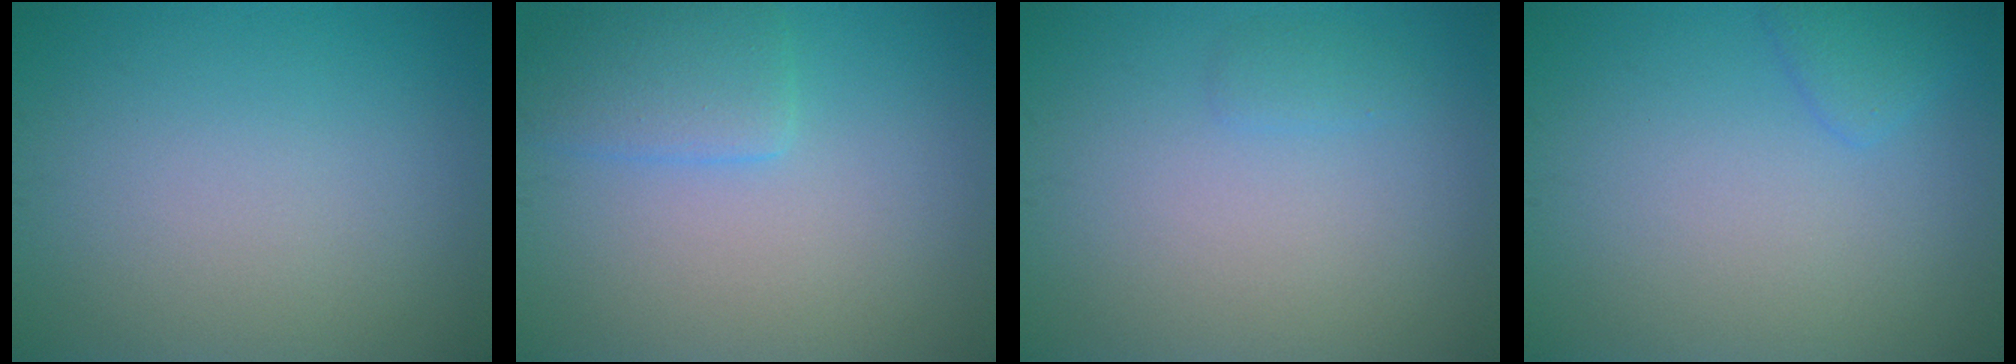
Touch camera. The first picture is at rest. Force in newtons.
{"total": 2.9, "press": 2.9, "slide": 0.1}
{"total": 0.8, "press": 0.8, "slide": 0.1}
{"total": 1.5, "press": 1.5, "slide": 0.1}